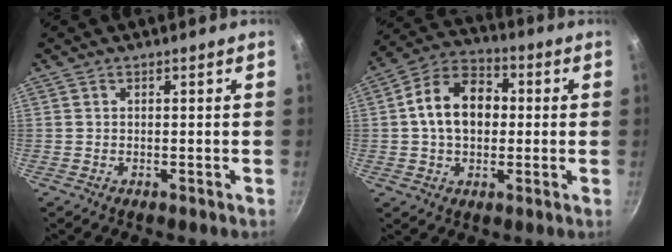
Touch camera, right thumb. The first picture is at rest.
{"total": 12.7, "force": [0.7, 9.0, 8.9], "torque": [-0.117, 0.026, -0.003]}